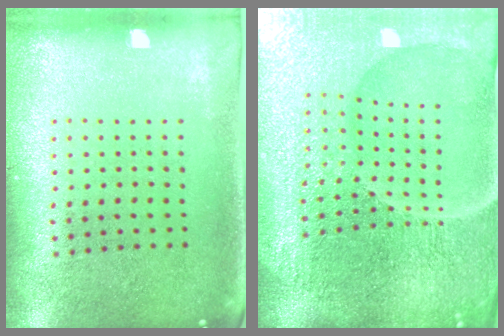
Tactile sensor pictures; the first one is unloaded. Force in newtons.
{"total": 7.2, "press": 6.3, "slide": 3.5}